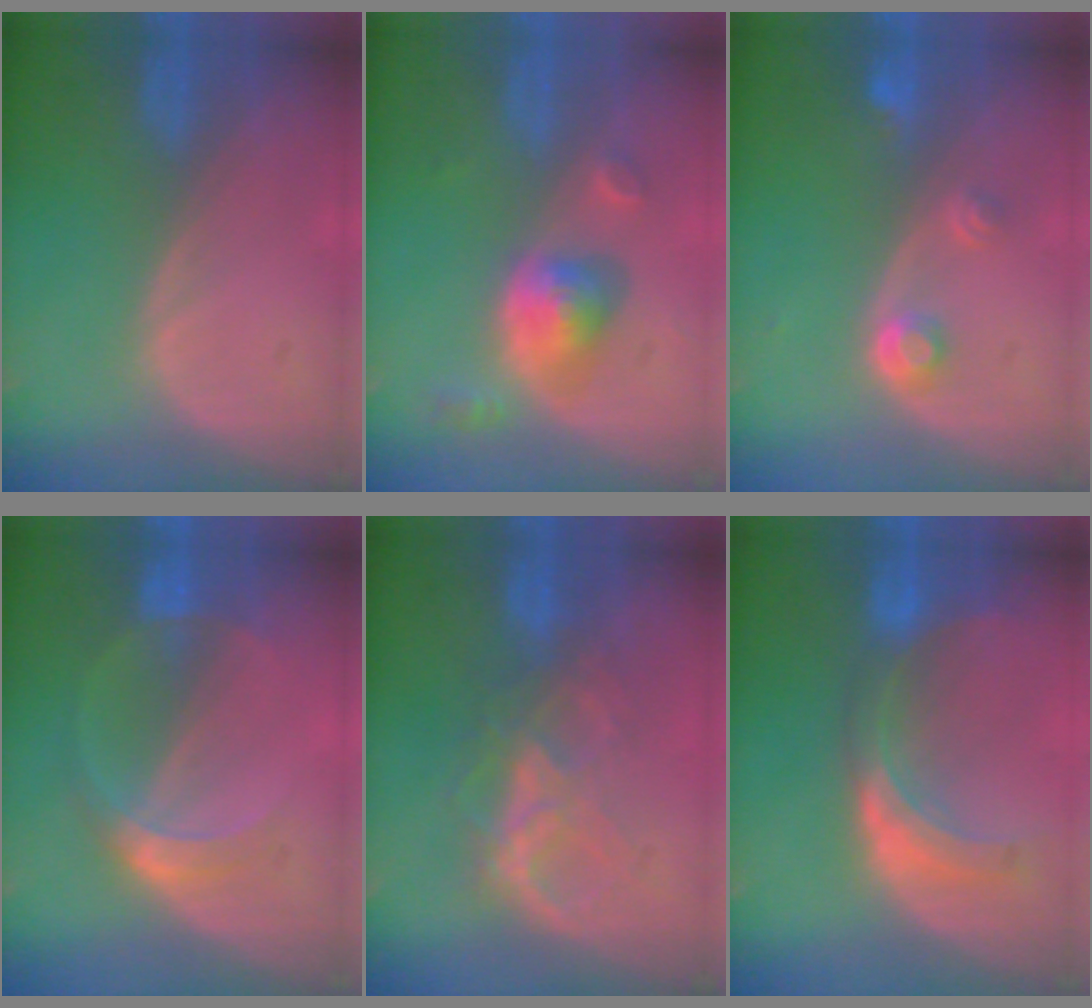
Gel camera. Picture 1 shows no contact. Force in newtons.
{"total": 5.8, "press": 5.3, "slide": 2.4}
{"total": 2.9, "press": 2.7, "slide": 1.0}
{"total": 5.2, "press": 4.7, "slide": 2.0}
{"total": 6.5, "press": 6.5, "slide": 0.7}
{"total": 7.8, "press": 6.9, "slide": 3.7}